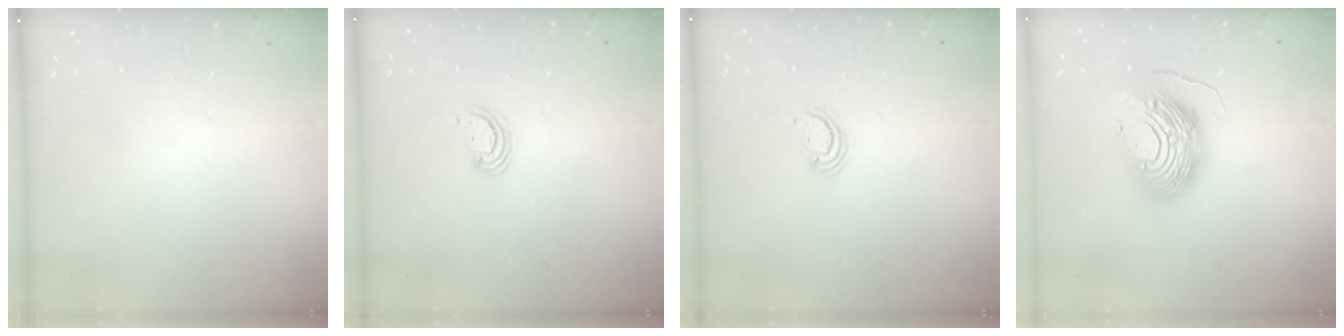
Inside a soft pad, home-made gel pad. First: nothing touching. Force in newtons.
{"total": 2.5, "press": 2.5, "slide": 0.2}
{"total": 2.6, "press": 2.5, "slide": 0.3}
{"total": 14.5, "press": 14.4, "slide": 1.5}